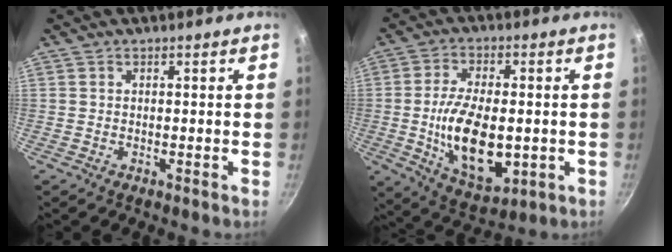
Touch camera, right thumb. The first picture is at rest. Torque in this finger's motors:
{"motor_torque": [-0.40, 1.14, 0.38, 0.66, 0.17]}